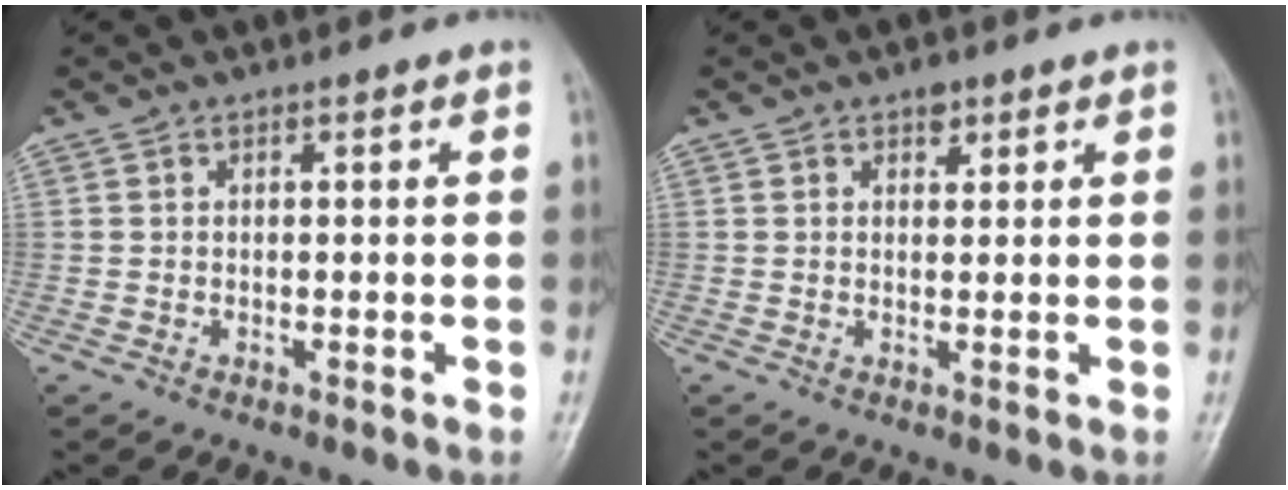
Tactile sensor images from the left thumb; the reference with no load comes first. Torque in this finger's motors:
{"motor_torque": [0.43, 0.19, 0.42, -0.01, -0.01]}